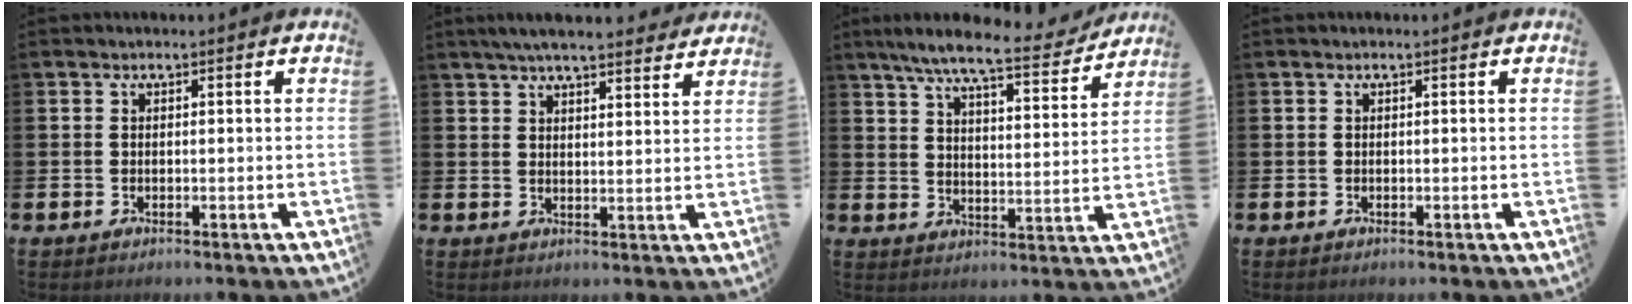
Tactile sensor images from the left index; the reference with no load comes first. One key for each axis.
{"total": 5.5, "fx": 5.2, "fy": 0.5, "fz": 1.6, "tx": -0.036, "ty": -0.023, "tz": 0.093}
{"total": 8.5, "fx": 7.5, "fy": 0.7, "fz": 3.9, "tx": -0.091, "ty": -0.043, "tz": 0.127}
{"total": 0.0}